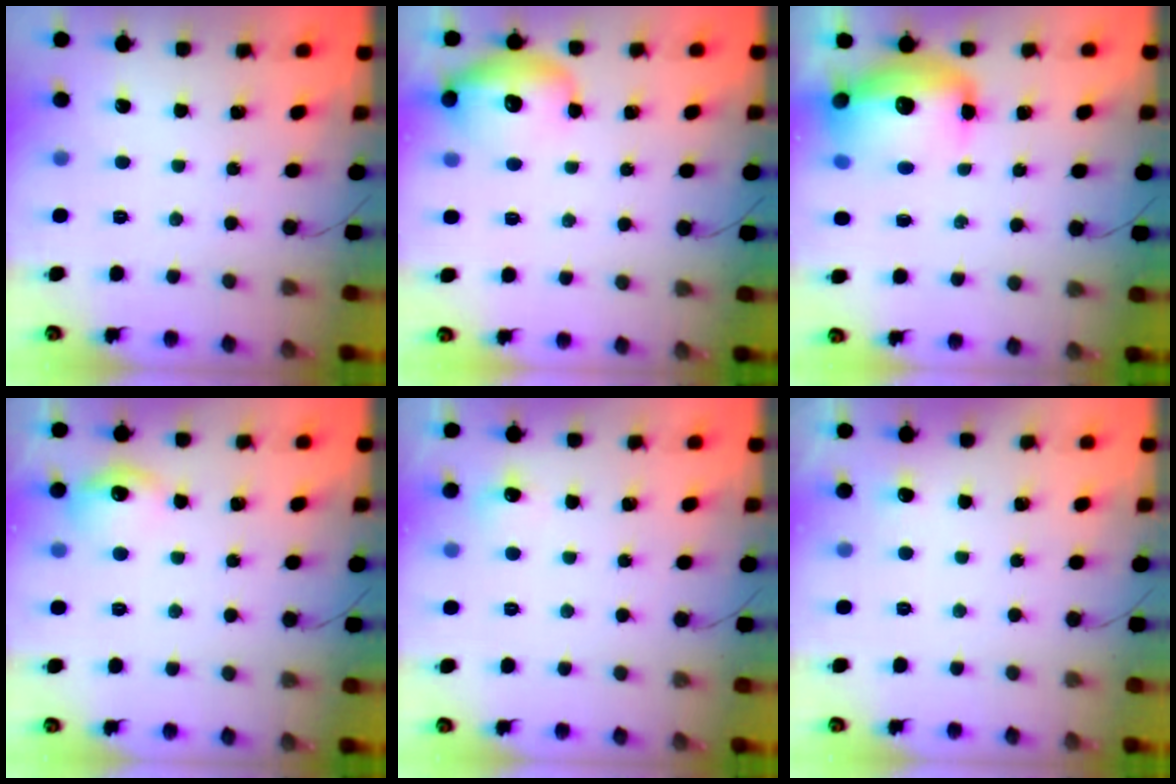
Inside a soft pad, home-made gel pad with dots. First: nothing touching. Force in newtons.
{"total": 14.3, "press": 14.1, "slide": 2.1}
{"total": 16.7, "press": 16.2, "slide": 3.7}
{"total": 9.5, "press": 9.5, "slide": 0.5}
{"total": 4.8, "press": 4.6, "slide": 1.6}
{"total": 11.3, "press": 2.9, "slide": 10.9}